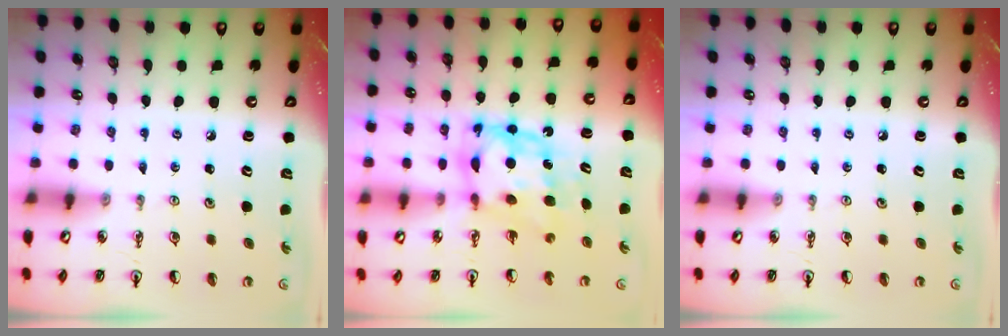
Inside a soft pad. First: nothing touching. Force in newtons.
{"total": 9.0, "press": 9.0, "slide": 0.4}
{"total": 0.0}